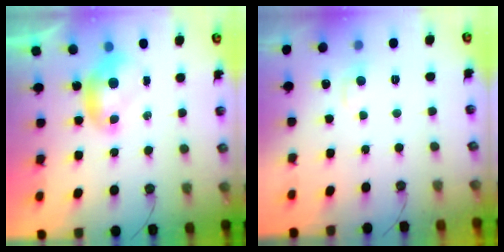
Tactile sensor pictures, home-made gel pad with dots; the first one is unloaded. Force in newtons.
{"total": 1.0, "press": 0.7, "slide": 0.8}